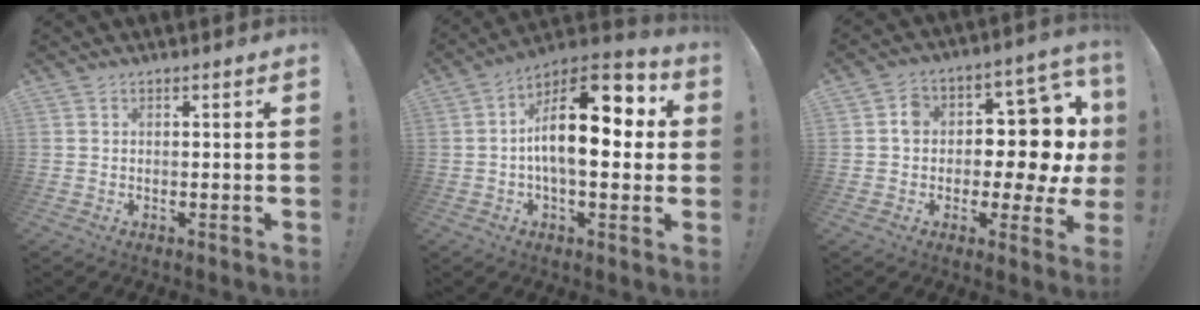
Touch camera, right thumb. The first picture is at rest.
{"total": 18.7, "force": [1.5, 8.7, 16.5], "torque": [-0.264, -0.004, 0.014]}
{"total": 12.6, "force": [0.3, 7.0, 10.5], "torque": [-0.141, -0.004, -0.008]}